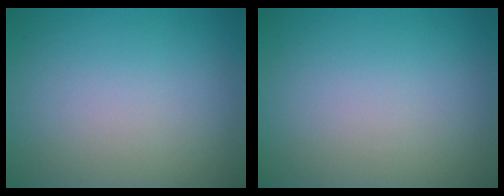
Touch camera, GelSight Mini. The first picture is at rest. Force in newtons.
{"total": 0.0}